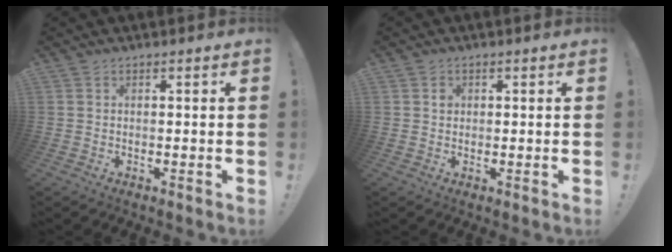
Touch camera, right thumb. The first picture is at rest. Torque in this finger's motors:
{"motor_torque": [0.32, 0.51, 0.06, -0.11, 0.00]}